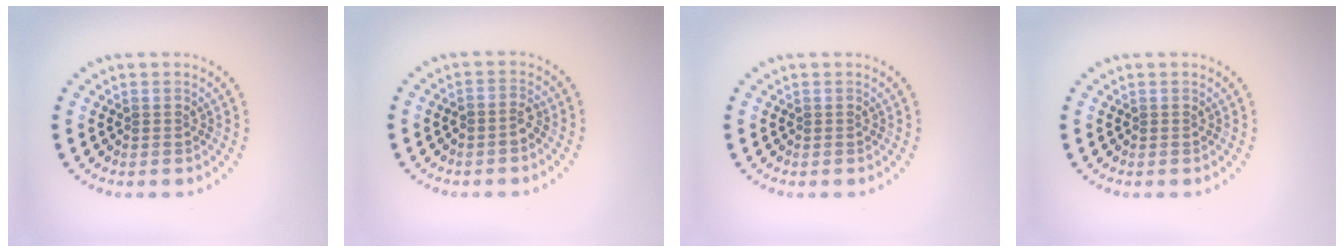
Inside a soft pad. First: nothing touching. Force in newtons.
{"total": 1.2, "press": 1.1, "slide": 0.6}
{"total": 0.0}
{"total": 0.0}